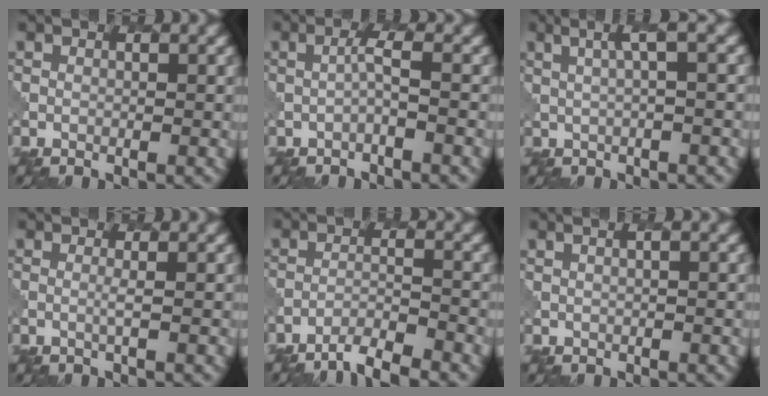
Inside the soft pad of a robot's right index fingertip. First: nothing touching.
{"total": 1.2, "force": [-0.2, 0.0, 1.2], "torque": [-0.025, 0.006, -0.006]}
{"total": 3.7, "force": [1.3, 0.7, 3.4], "torque": [-0.045, 0.014, 0.024]}
{"total": 0.8, "force": [0.3, 0.1, 0.7], "torque": [-0.011, -0.001, 0.000]}
{"total": 3.5, "force": [-3.0, 0.4, 1.7], "torque": [-0.023, 0.002, -0.058]}
{"total": 1.6, "force": [0.7, 0.5, 1.3], "torque": [-0.012, -0.001, 0.010]}